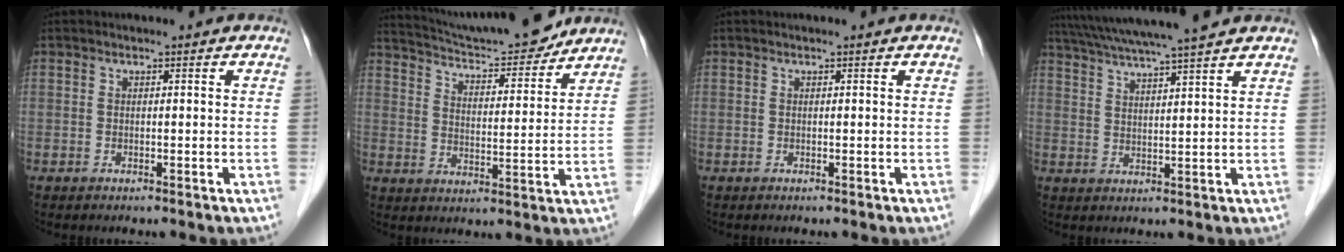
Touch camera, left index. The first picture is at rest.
{"total": 16.9, "force": [15.7, 1.7, 6.0], "torque": [-0.103, 0.002, 0.236]}
{"total": 0.5, "force": [0.5, 0.0, 0.2], "torque": [0.000, 0.002, 0.006]}
{"total": 14.4, "force": [12.5, -0.5, 7.0], "torque": [-0.131, 0.027, 0.186]}